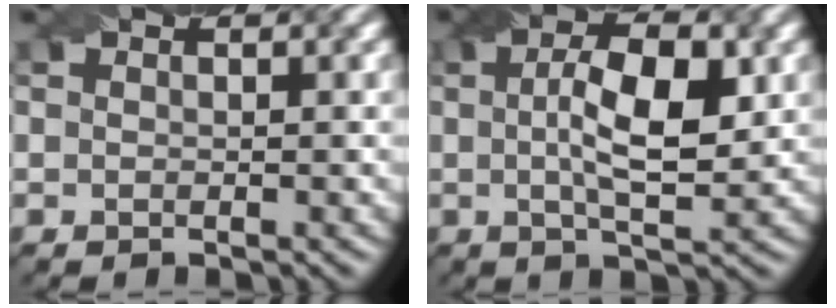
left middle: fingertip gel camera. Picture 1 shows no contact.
{"total": 6.6, "force": [0.9, 2.0, 6.3], "torque": [-0.102, 0.005, 0.013]}